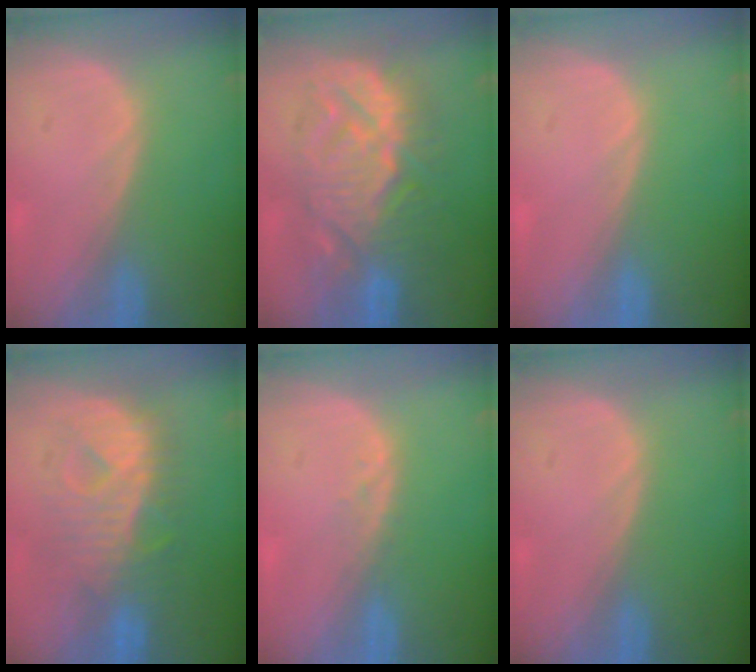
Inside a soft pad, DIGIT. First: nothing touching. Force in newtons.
{"total": 11.0, "press": 10.9, "slide": 0.8}
{"total": 0.0}
{"total": 9.1, "press": 9.1, "slide": 0.5}
{"total": 1.3, "press": 1.3, "slide": 0.2}
{"total": 0.0}